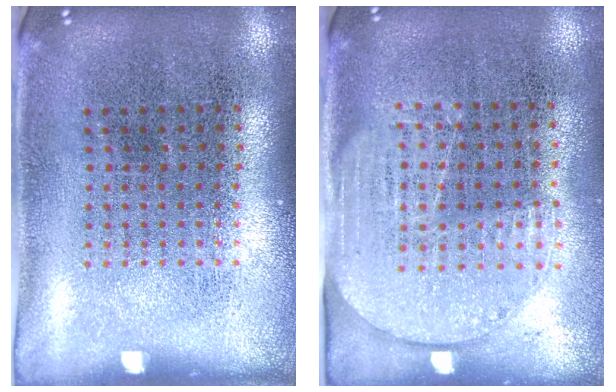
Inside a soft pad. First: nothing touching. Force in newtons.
{"total": 1.6, "press": 1.4, "slide": 0.8}